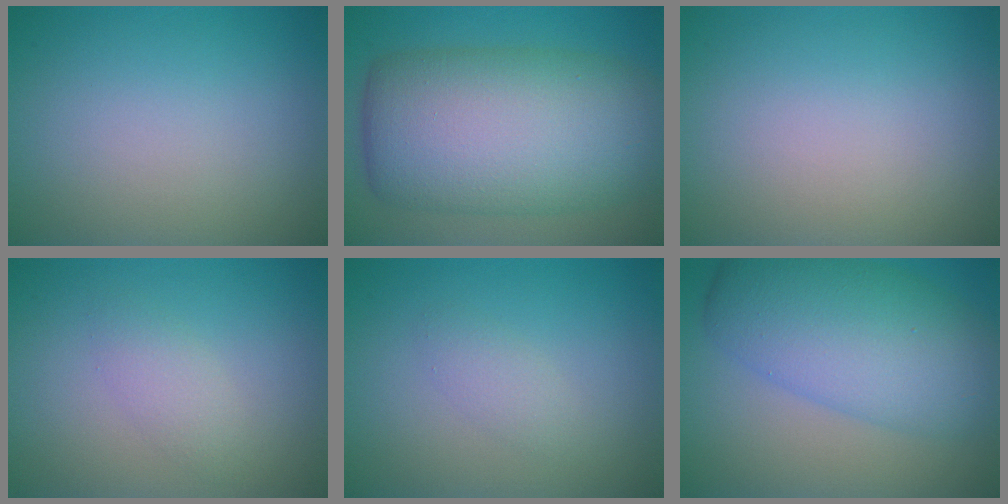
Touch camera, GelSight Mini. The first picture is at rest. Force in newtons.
{"total": 13.3, "press": 13.3, "slide": 0.3}
{"total": 0.0}
{"total": 1.8, "press": 1.8, "slide": 0.0}
{"total": 1.4, "press": 1.4, "slide": 0.1}
{"total": 8.2, "press": 8.2, "slide": 0.1}